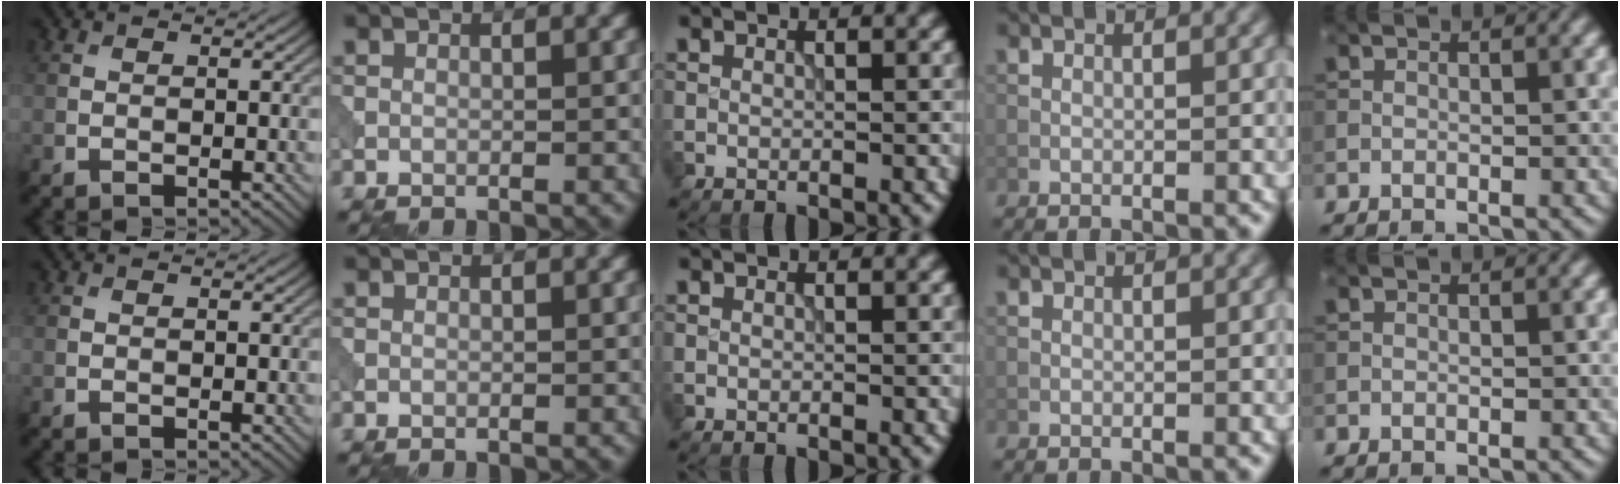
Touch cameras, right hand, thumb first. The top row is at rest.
{}